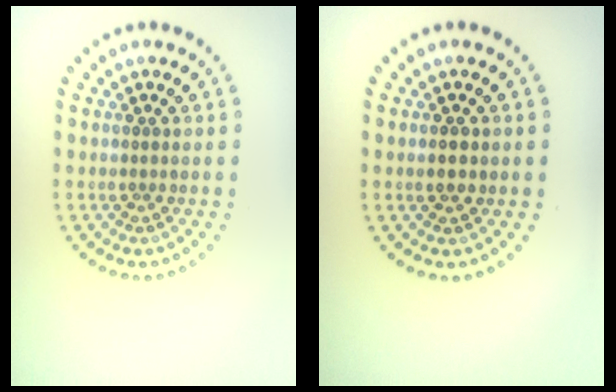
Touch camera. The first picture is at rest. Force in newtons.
{"total": 0.8, "press": 0.8, "slide": 0.2}